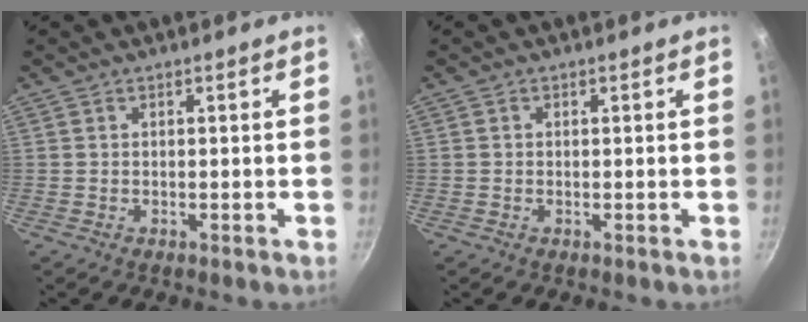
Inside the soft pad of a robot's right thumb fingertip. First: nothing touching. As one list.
[{"total": 0.0}]